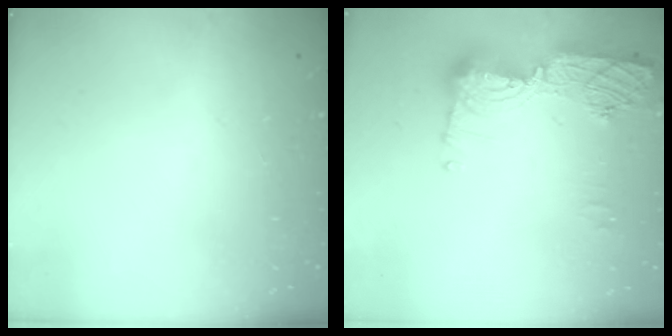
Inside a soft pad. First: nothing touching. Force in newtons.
{"total": 13.4, "press": 13.4, "slide": 1.3}